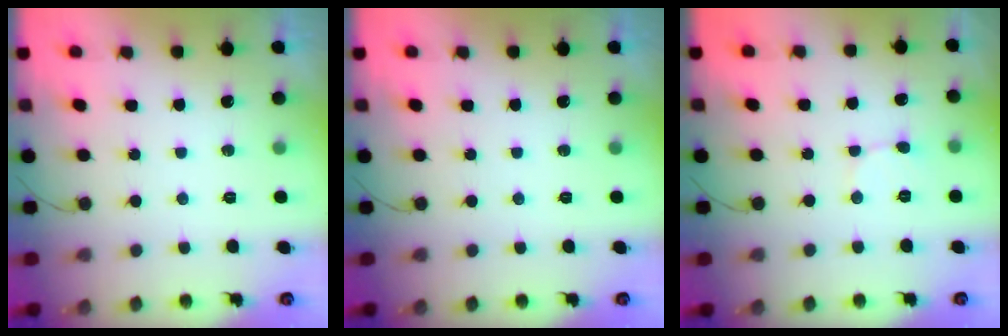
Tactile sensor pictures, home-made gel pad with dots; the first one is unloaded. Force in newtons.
{"total": 0.0}
{"total": 1.6, "press": 1.6, "slide": 0.1}